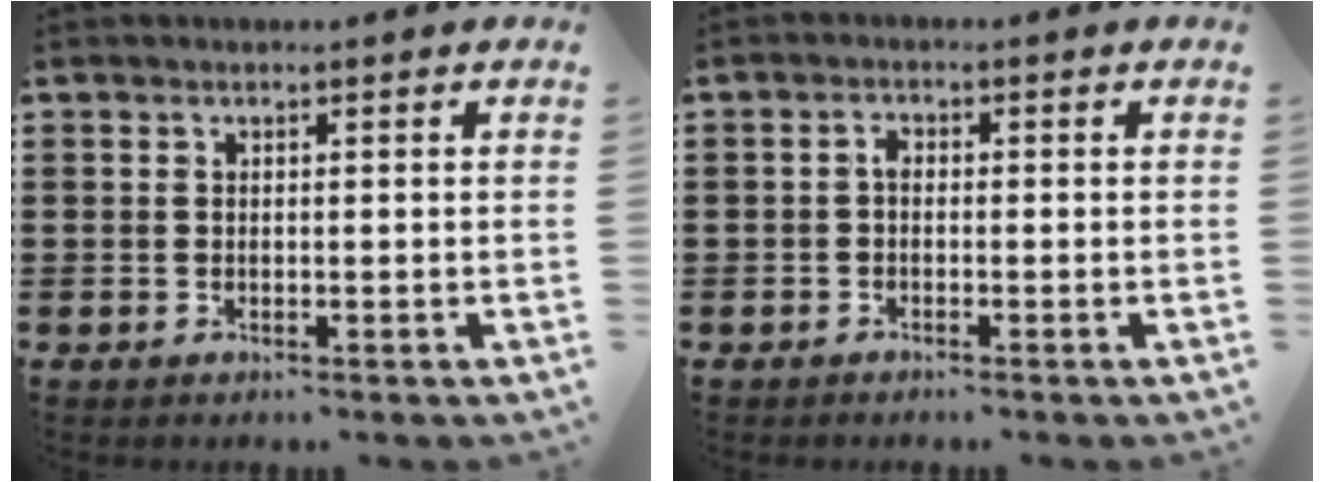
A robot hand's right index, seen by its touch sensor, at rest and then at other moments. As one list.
[{"total": 1.2, "force": [-0.5, 0.7, 0.8], "torque": [-0.018, 0.004, -0.011]}]